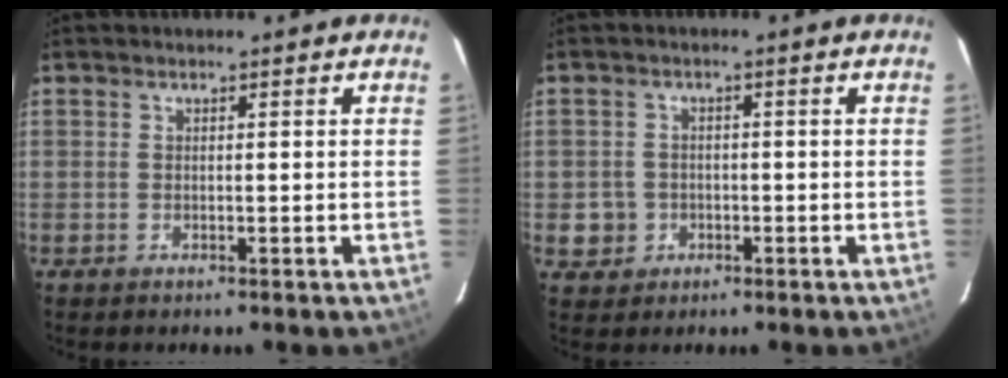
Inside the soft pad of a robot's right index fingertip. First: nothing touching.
{"total": 4.2, "force": [-1.1, 4.0, 0.5], "torque": [-0.016, 0.012, -0.010]}